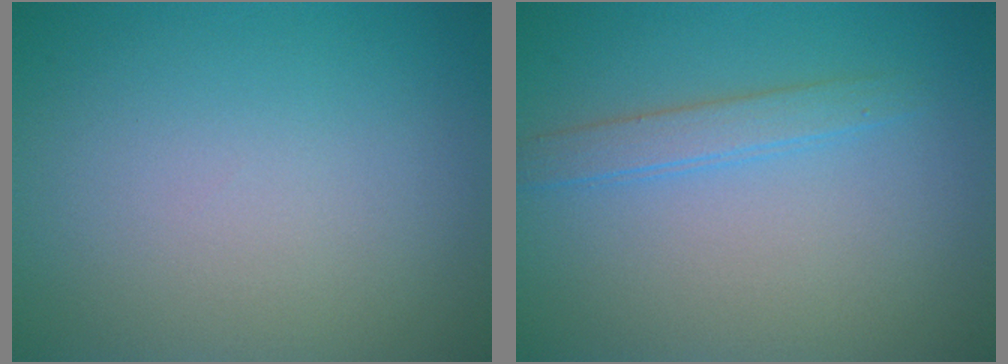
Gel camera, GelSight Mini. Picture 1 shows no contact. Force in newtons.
{"total": 1.9, "press": 1.9, "slide": 0.1}